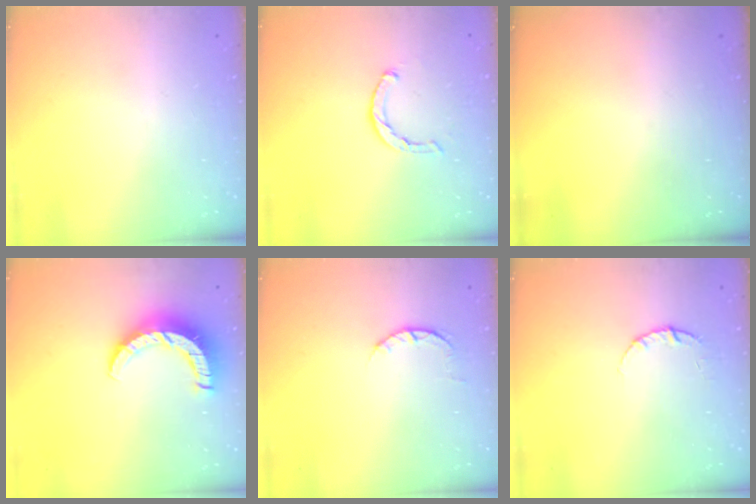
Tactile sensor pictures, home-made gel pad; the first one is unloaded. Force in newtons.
{"total": 1.4, "press": 1.3, "slide": 0.3}
{"total": 0.0}
{"total": 9.4, "press": 9.4, "slide": 0.8}
{"total": 3.2, "press": 3.2, "slide": 0.4}
{"total": 3.8, "press": 3.8, "slide": 0.3}